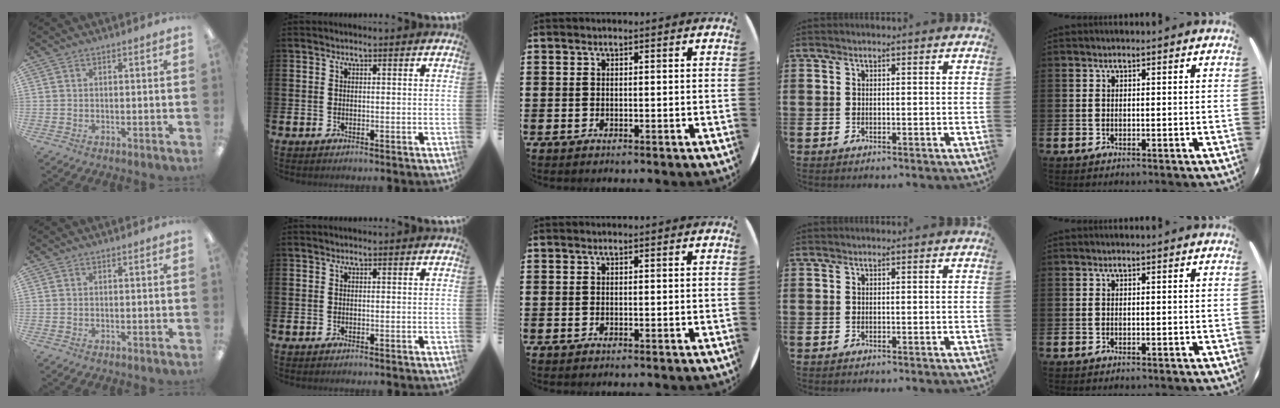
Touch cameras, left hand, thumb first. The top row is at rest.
{}